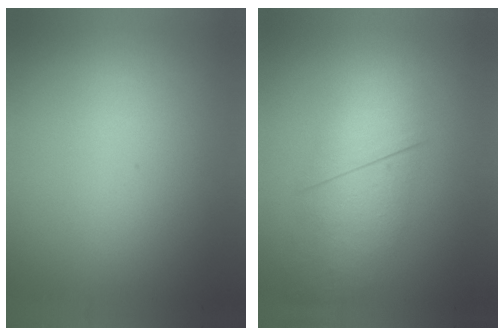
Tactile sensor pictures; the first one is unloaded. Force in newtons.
{"total": 2.8}